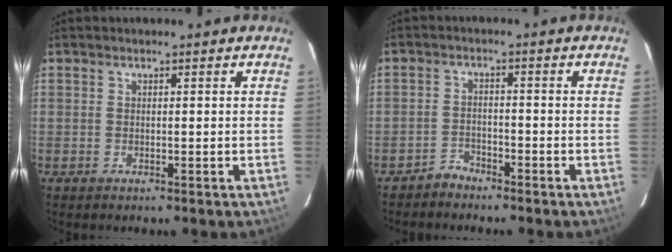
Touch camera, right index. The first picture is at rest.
{"total": 2.8, "force": [-2.5, 1.1, -0.1], "torque": [0.000, 0.007, -0.047]}